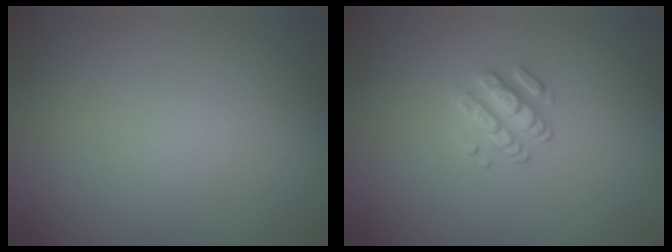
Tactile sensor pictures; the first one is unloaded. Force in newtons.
{"total": 2.0, "press": 1.6, "slide": 1.3}